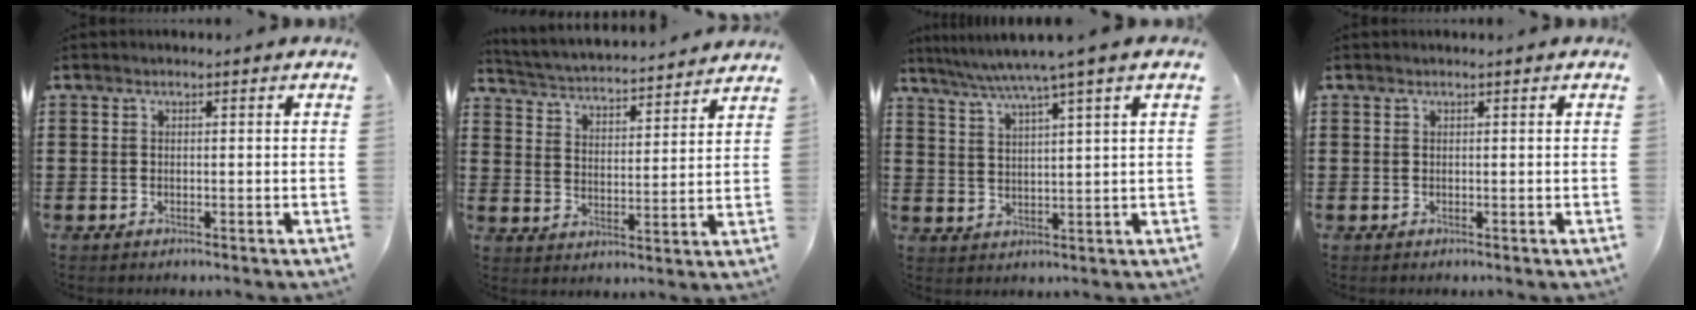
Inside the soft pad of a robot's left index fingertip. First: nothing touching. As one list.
[{"total": 3.4, "force": [3.4, -0.4, 0.2], "torque": [-0.025, -0.034, 0.051]}, {"total": 5.7, "force": [4.3, -0.9, 3.5], "torque": [-0.081, -0.020, 0.070]}, {"total": 0.0}]